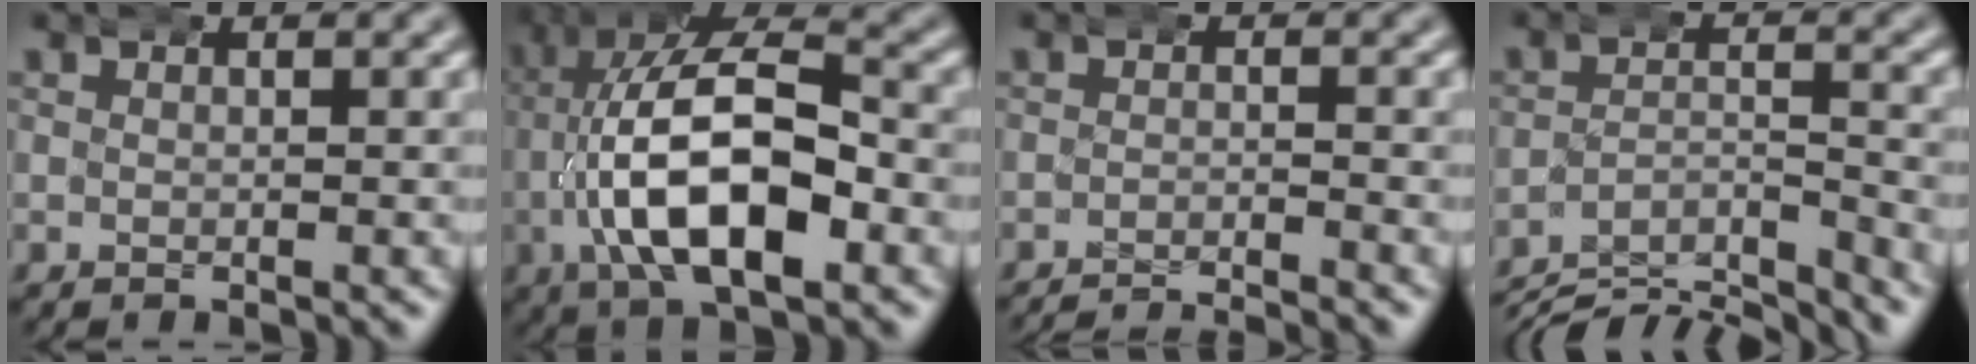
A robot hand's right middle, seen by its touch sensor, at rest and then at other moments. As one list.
[{"total": 12.5, "force": [-1.6, 7.2, 10.1], "torque": [-0.184, -0.014, -0.023]}, {"total": 8.4, "force": [-8.1, 1.5, 1.4], "torque": [-0.006, -0.014, -0.128]}, {"total": 7.2, "force": [-6.0, 2.7, 2.9], "torque": [-0.039, -0.014, -0.104]}]